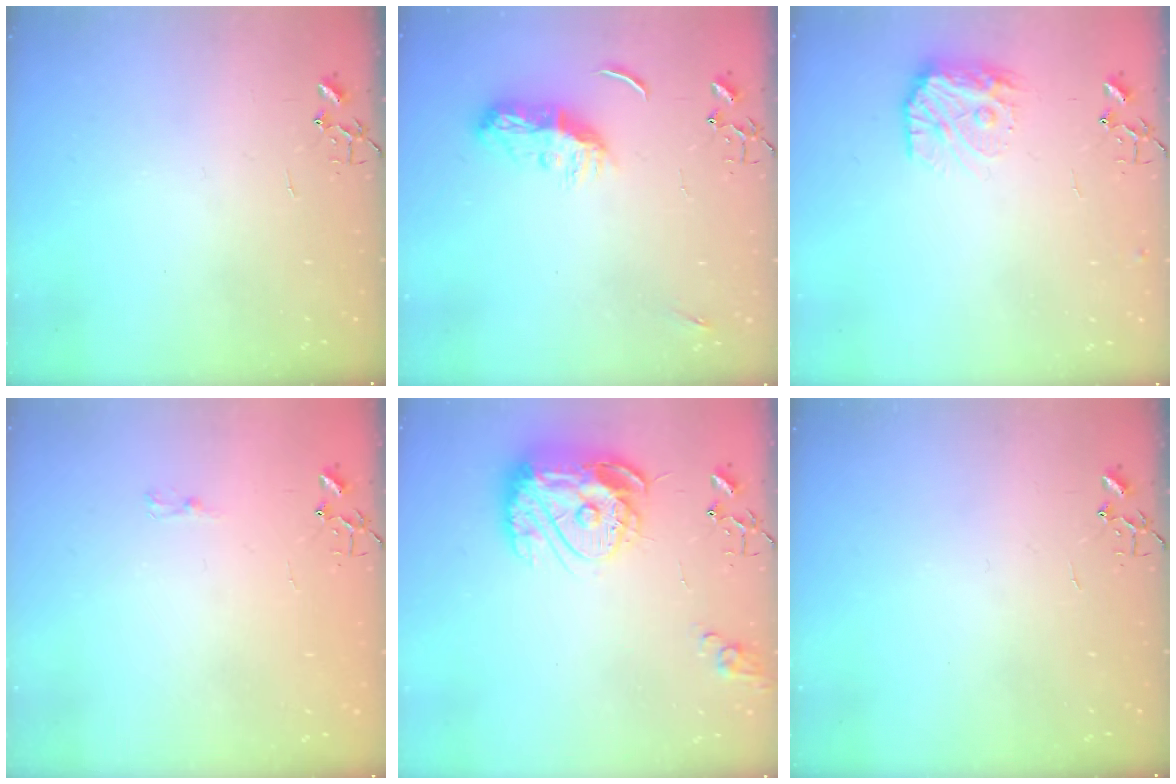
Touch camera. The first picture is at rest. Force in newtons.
{"total": 10.6, "press": 10.6, "slide": 0.4}
{"total": 12.4, "press": 12.4, "slide": 1.0}
{"total": 4.7, "press": 4.6, "slide": 0.5}
{"total": 17.5, "press": 17.4, "slide": 1.8}
{"total": 0.0}